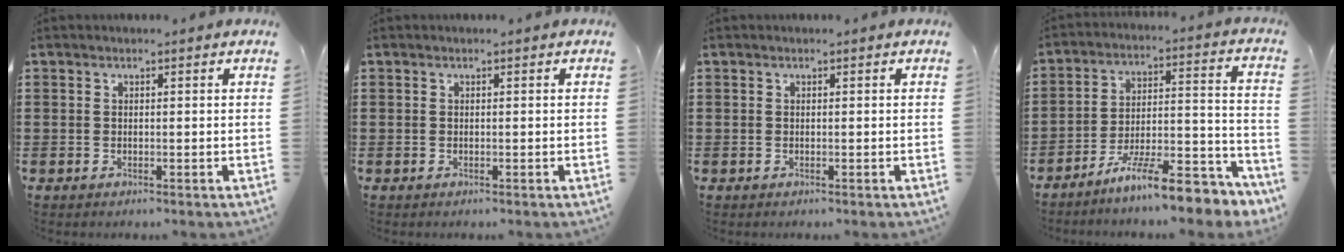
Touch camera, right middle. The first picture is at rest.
{"total": 0.0}
{"total": 0.0}
{"total": 12.1, "force": [-9.8, 1.4, 6.9], "torque": [-0.110, 0.023, -0.182]}